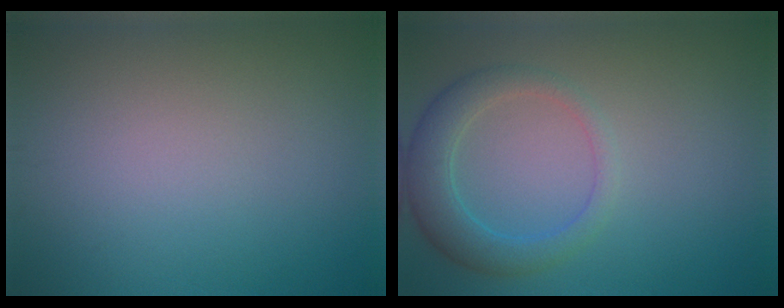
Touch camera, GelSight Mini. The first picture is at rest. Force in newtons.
{"total": 3.8, "press": 3.8, "slide": 0.2}